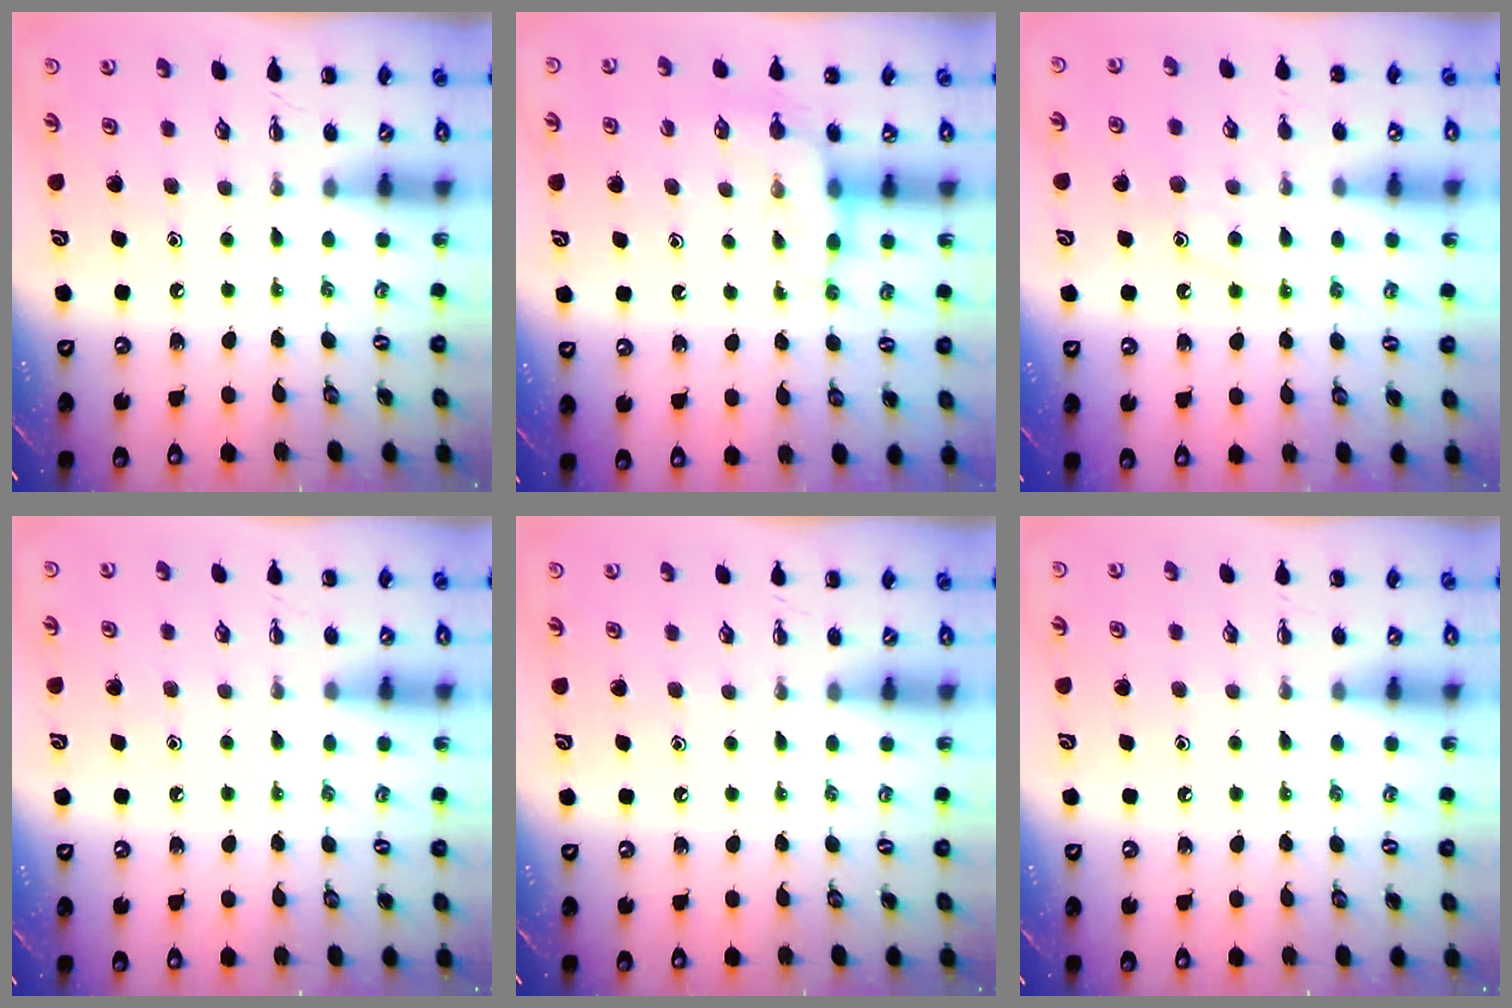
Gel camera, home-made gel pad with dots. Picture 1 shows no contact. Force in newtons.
{"total": 8.4, "press": 8.4, "slide": 0.5}
{"total": 9.3, "press": 9.3, "slide": 1.1}
{"total": 6.9, "press": 6.6, "slide": 2.1}
{"total": 0.0}
{"total": 4.1, "press": 3.8, "slide": 1.6}